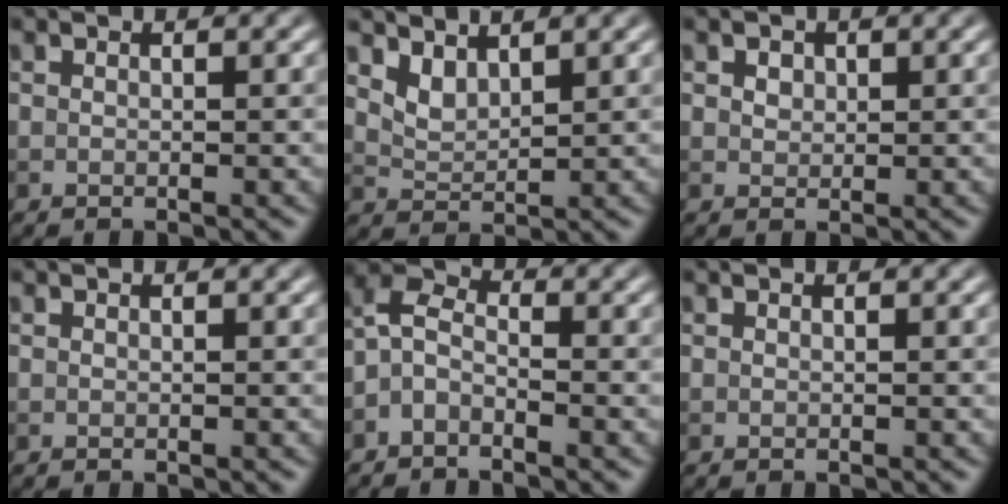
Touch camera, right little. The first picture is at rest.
{"total": 2.2, "force": [1.8, 0.9, 1.0], "torque": [-0.023, -0.006, 0.041]}
{"total": 1.4, "force": [0.8, 1.1, 0.6], "torque": [-0.010, 0.006, 0.005]}
{"total": 0.0}
{"total": 2.7, "force": [-1.5, 1.4, 1.7], "torque": [-0.037, 0.013, -0.044]}
{"total": 0.0}